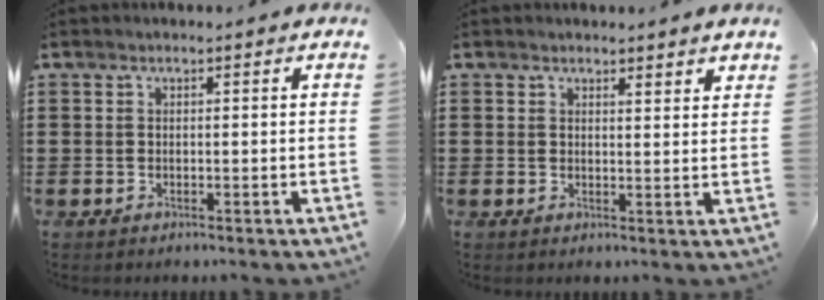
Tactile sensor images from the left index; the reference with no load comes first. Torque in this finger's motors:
{"motor_torque": [0.15, 0.06, 0.01, 0.04]}